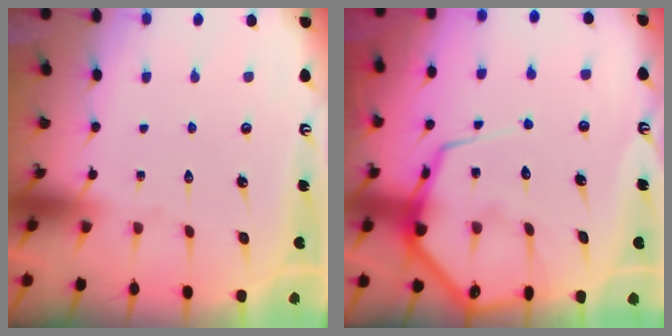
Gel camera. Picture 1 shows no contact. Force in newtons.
{"total": 12.4, "press": 12.3, "slide": 1.3}